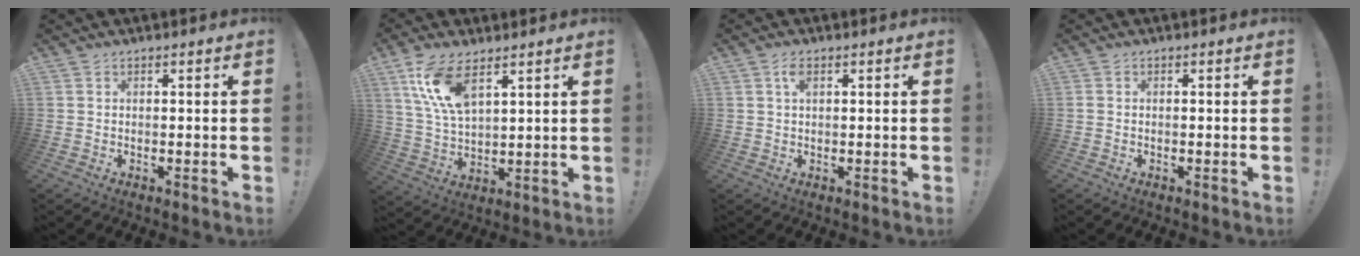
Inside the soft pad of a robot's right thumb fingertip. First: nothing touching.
{"total": 12.0, "force": [7.1, 5.1, 8.3], "torque": [-0.185, -0.021, 0.131]}
{"total": 2.6, "force": [1.0, 1.2, 2.1], "torque": [-0.036, 0.002, 0.014]}
{"total": 0.0}